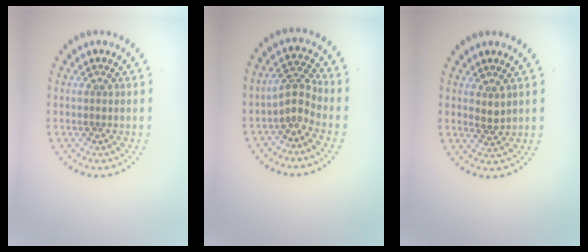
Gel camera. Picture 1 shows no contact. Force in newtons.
{"total": 2.4, "press": 1.6, "slide": 1.8}
{"total": 0.9, "press": 0.8, "slide": 0.5}